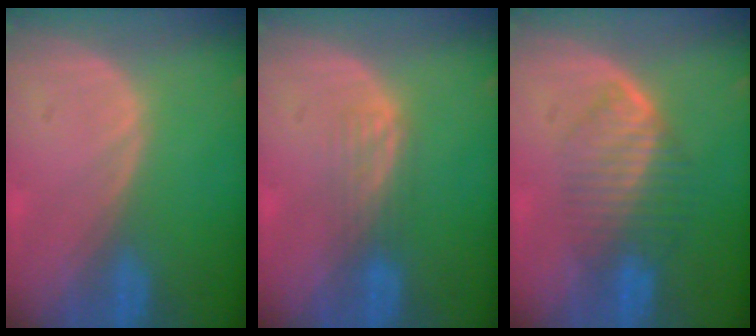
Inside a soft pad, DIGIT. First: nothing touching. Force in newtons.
{"total": 2.6, "press": 2.6, "slide": 0.4}
{"total": 6.5, "press": 6.2, "slide": 1.8}